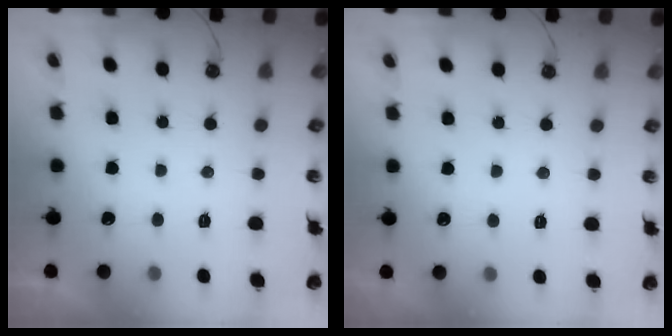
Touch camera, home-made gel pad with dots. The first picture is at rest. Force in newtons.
{"total": 2.4, "press": 2.4, "slide": 0.4}